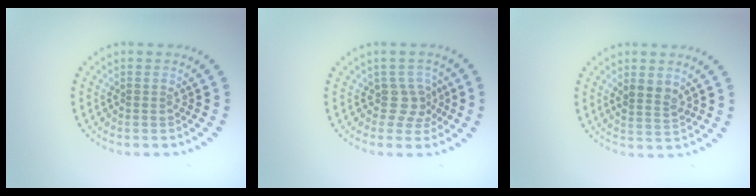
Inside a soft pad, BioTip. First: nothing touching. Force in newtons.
{"total": 2.3, "press": 1.6, "slide": 1.5}
{"total": 2.2, "press": 2.0, "slide": 1.0}